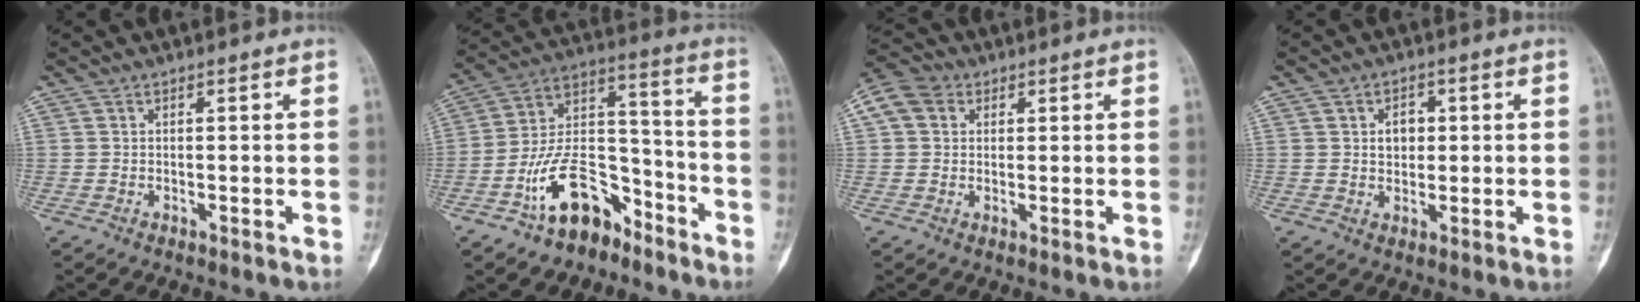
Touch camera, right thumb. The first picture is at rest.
{"total": 15.6, "force": [-9.3, 9.0, 8.7], "torque": [-0.122, 0.099, -0.164]}
{"total": 7.2, "force": [2.2, 6.0, 3.4], "torque": [-0.060, 0.018, 0.035]}
{"total": 4.0, "force": [0.7, 3.0, 2.5], "torque": [-0.020, 0.001, 0.011]}